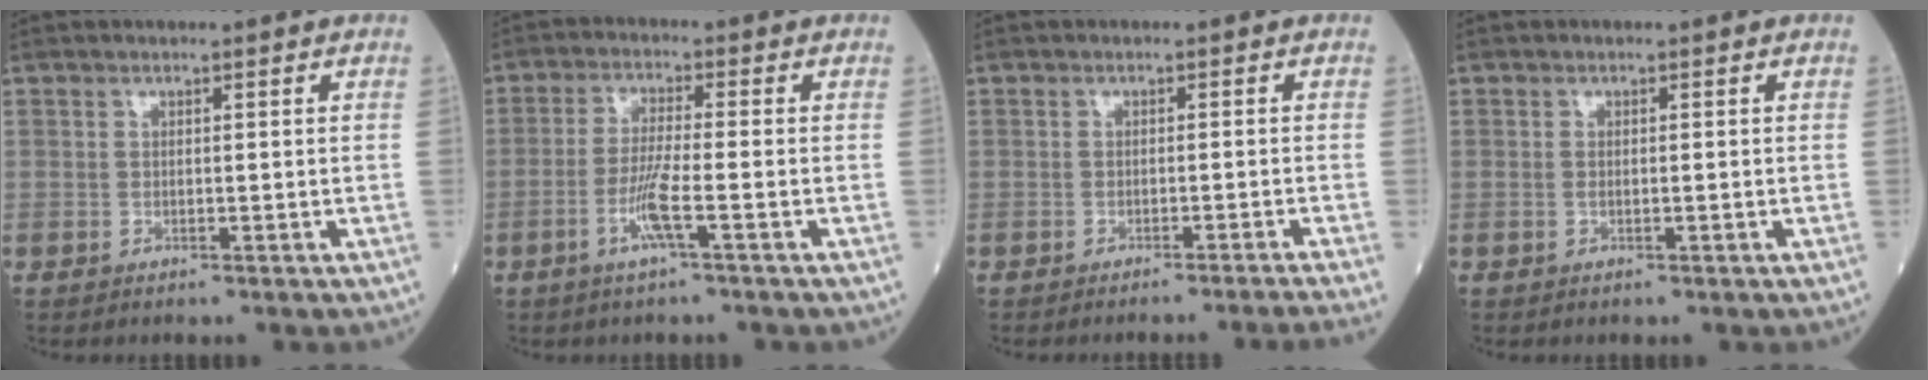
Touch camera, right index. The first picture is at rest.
{"total": 5.2, "force": [-2.2, -0.3, 4.7], "torque": [-0.096, -0.007, -0.047]}
{"total": 5.5, "force": [-4.7, -2.3, 1.8], "torque": [-0.004, -0.007, -0.057]}
{"total": 0.6, "force": [-0.2, 0.1, 0.6], "torque": [-0.015, 0.000, -0.001]}